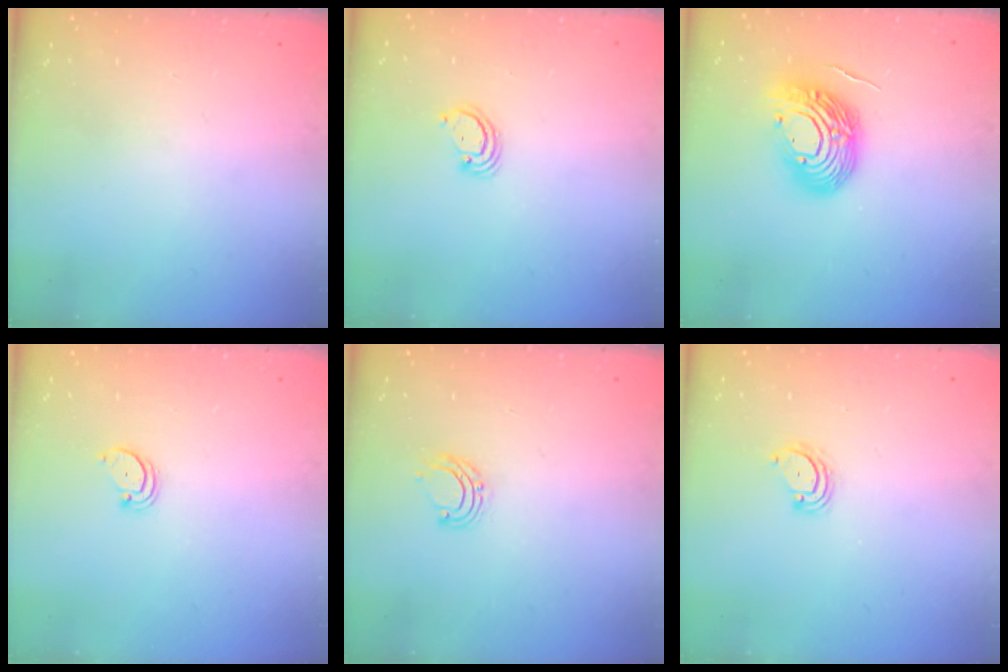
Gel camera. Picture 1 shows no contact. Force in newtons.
{"total": 2.4, "press": 2.4, "slide": 0.2}
{"total": 15.1, "press": 15.0, "slide": 2.0}
{"total": 1.5, "press": 1.5, "slide": 0.2}
{"total": 6.6, "press": 6.6, "slide": 0.5}
{"total": 2.3, "press": 2.3, "slide": 0.2}